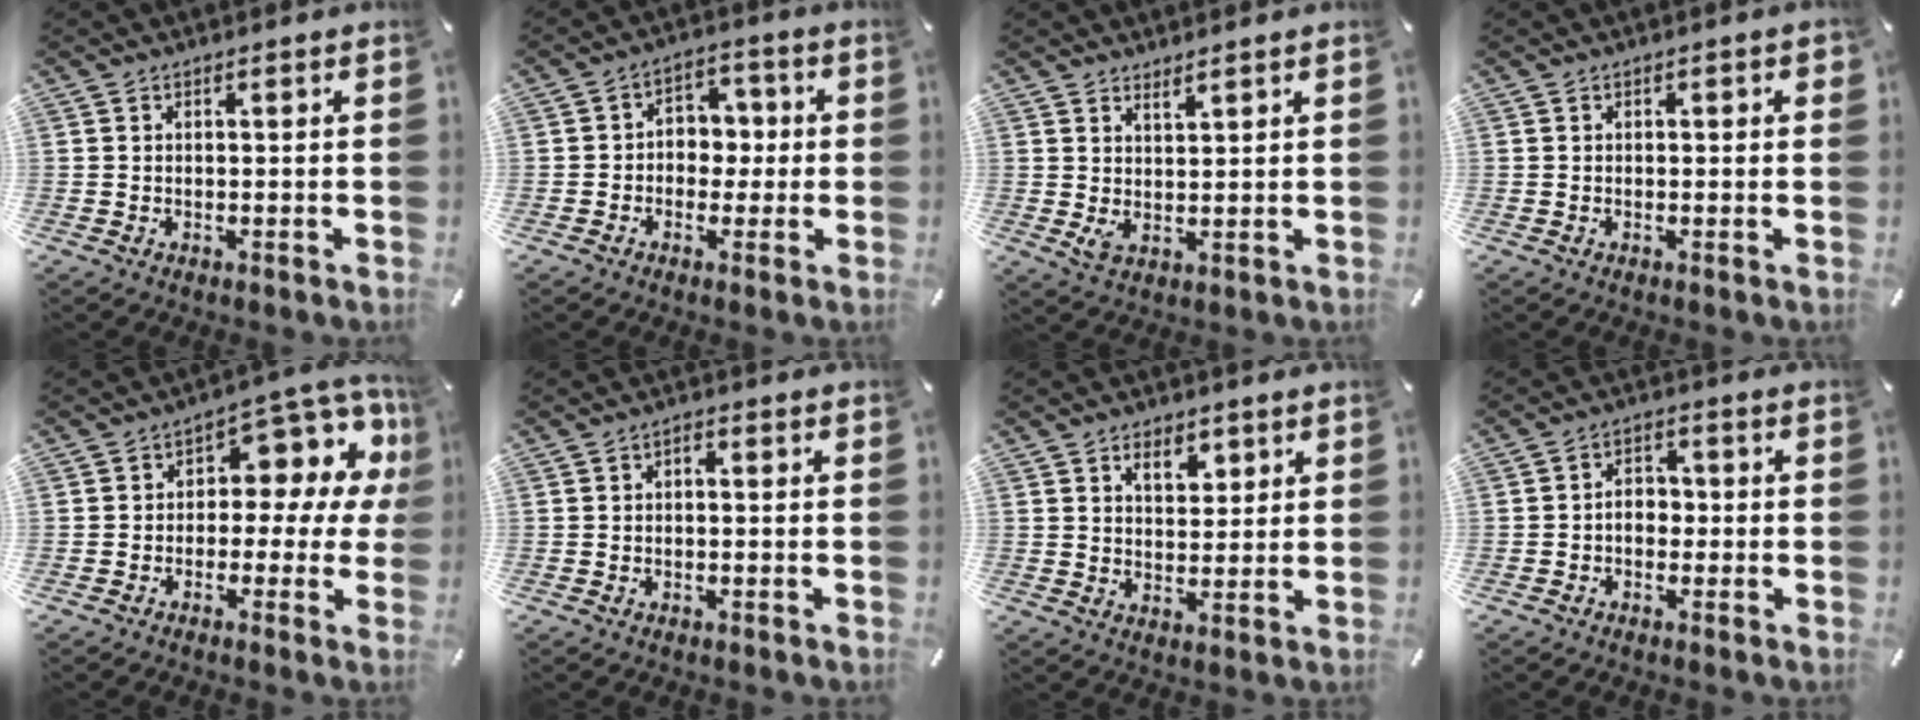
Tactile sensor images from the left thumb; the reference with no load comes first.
{"total": 5.8, "force": [-1.0, 5.1, 2.6], "torque": [-0.031, 0.013, -0.024]}
{"total": 3.5, "force": [2.2, 1.6, 2.2], "torque": [-0.042, -0.022, 0.039]}
{"total": 0.8, "force": [0.1, 0.4, 0.7], "torque": [-0.013, 0.002, 0.001]}
{"total": 11.2, "force": [4.1, 6.3, 8.3], "torque": [-0.099, -0.036, 0.065]}
{"total": 1.4, "force": [-0.6, 0.8, 1.0], "torque": [-0.019, 0.005, -0.013]}
{"total": 5.4, "force": [3.2, 3.3, 2.8], "torque": [-0.026, -0.016, 0.051]}
{"total": 4.3, "force": [-1.0, 3.1, 2.8], "torque": [-0.052, 0.012, -0.020]}